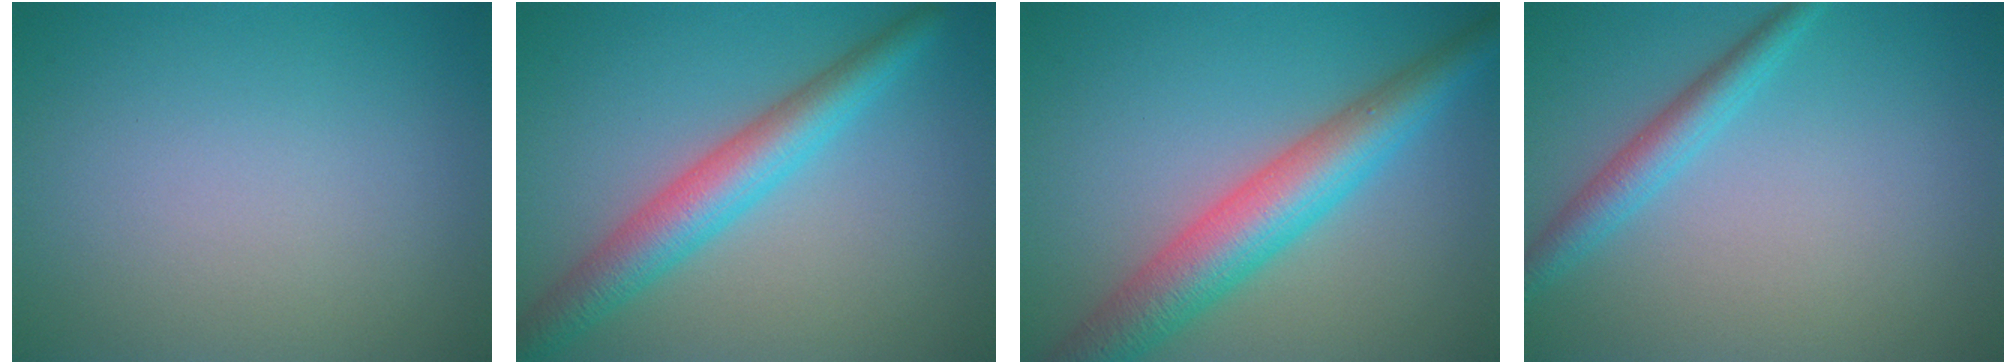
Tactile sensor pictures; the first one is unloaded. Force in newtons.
{"total": 5.1, "press": 5.1, "slide": 0.2}
{"total": 7.0, "press": 7.0, "slide": 0.0}
{"total": 2.6, "press": 2.6, "slide": 0.0}